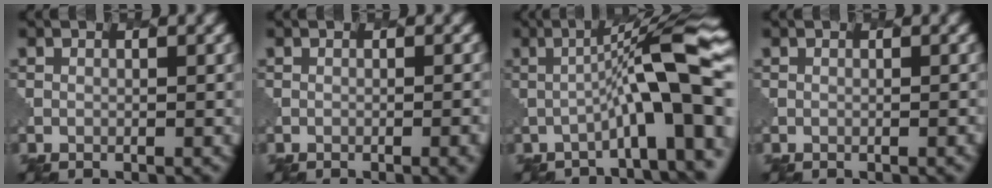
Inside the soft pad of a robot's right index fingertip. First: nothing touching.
{"total": 2.9, "force": [-1.5, 0.9, 2.4], "torque": [-0.010, 0.009, -0.014]}
{"total": 9.0, "force": [-2.3, 1.3, 8.7], "torque": [-0.114, 0.028, -0.042]}
{"total": 1.1, "force": [-0.5, 0.4, 0.8], "torque": [0.000, 0.003, -0.001]}